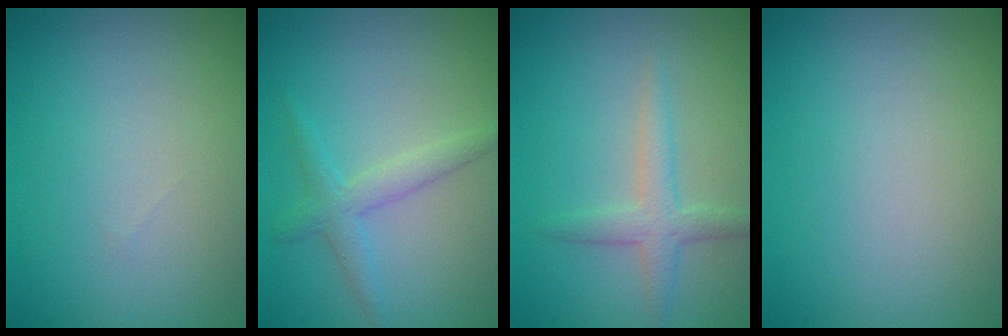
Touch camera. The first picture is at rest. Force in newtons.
{"total": 2.2, "press": 2.2, "slide": 0.1}
{"total": 2.4, "press": 2.4, "slide": 0.0}
{"total": 0.0}